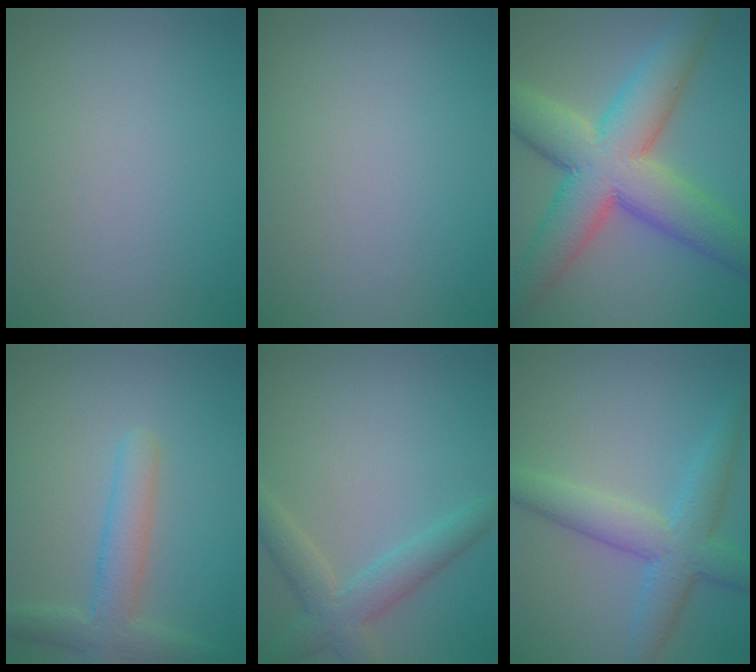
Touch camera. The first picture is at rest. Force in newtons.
{"total": 0.0}
{"total": 11.6, "press": 11.5, "slide": 0.6}
{"total": 4.0, "press": 3.9, "slide": 0.3}
{"total": 3.8, "press": 3.8, "slide": 0.3}
{"total": 5.3, "press": 5.3, "slide": 0.2}